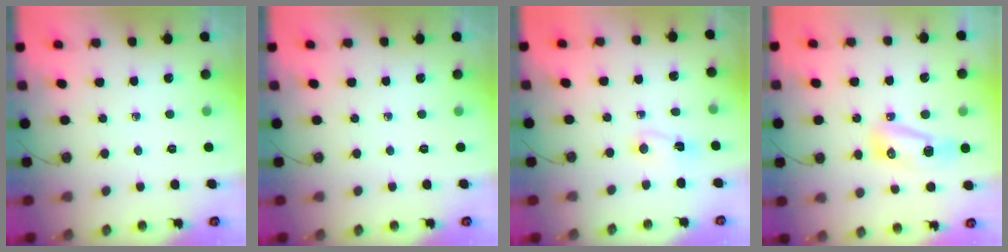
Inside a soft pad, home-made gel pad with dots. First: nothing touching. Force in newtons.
{"total": 0.0}
{"total": 2.0, "press": 1.6, "slide": 1.2}
{"total": 7.9, "press": 7.8, "slide": 1.5}